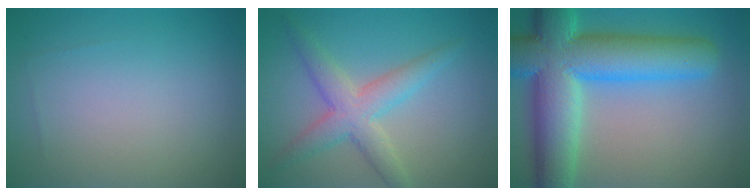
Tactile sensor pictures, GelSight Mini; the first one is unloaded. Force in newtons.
{"total": 4.3, "press": 4.3, "slide": 0.0}
{"total": 12.8, "press": 12.8, "slide": 0.5}